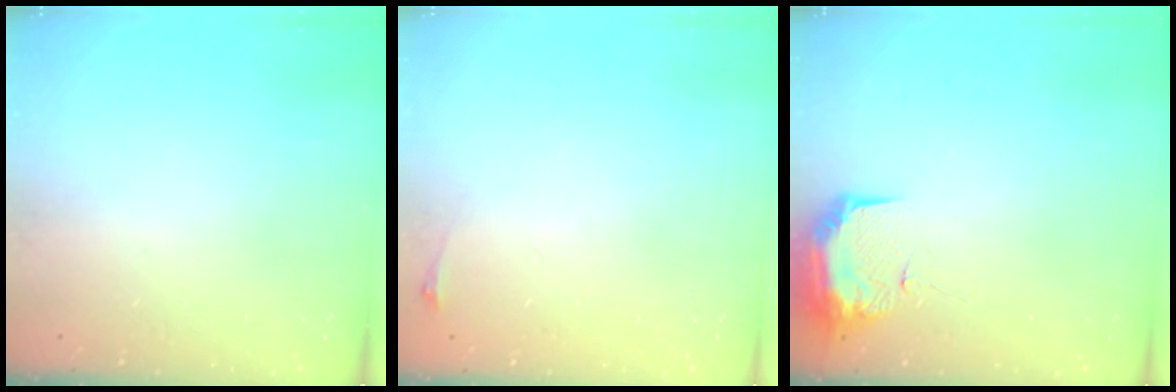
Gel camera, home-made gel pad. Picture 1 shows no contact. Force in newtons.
{"total": 2.8, "press": 2.1, "slide": 1.9}
{"total": 9.4, "press": 9.4, "slide": 0.9}